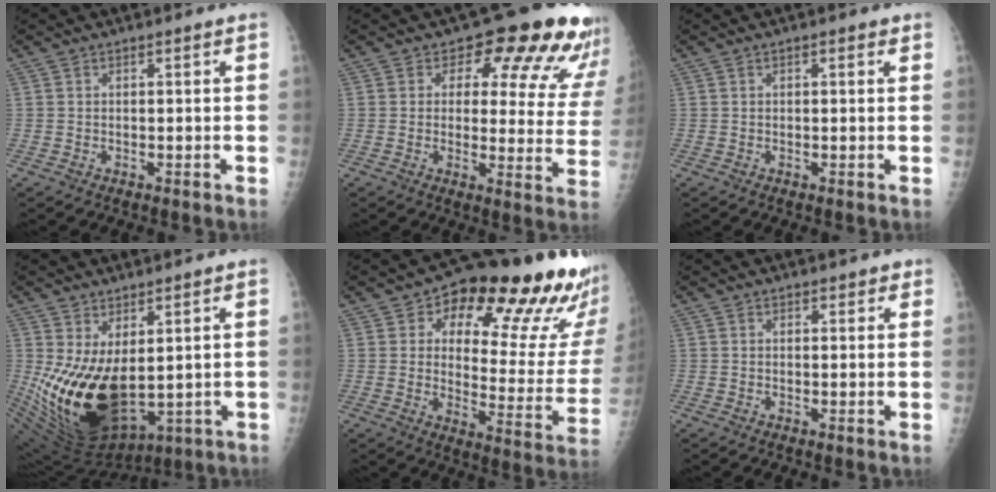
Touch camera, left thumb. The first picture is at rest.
{"total": 16.3, "force": [10.5, 7.8, 9.7], "torque": [-0.054, -0.056, 0.102]}
{"total": 1.4, "force": [0.5, 0.6, 1.1], "torque": [-0.013, 0.002, 0.005]}
{"total": 16.9, "force": [0.8, 9.3, 14.1], "torque": [-0.247, -0.038, 0.052]}
{"total": 24.0, "force": [13.6, 9.6, 17.2], "torque": [-0.178, -0.058, 0.179]}
{"total": 1.4, "force": [1.0, 0.8, 0.4], "torque": [0.009, -0.004, 0.007]}